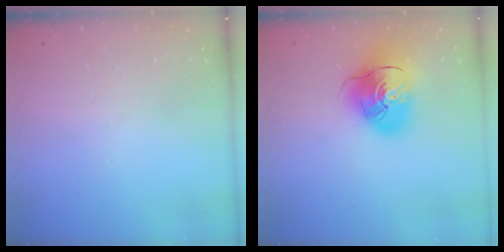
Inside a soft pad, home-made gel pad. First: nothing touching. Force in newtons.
{"total": 16.3, "press": 16.1, "slide": 2.8}